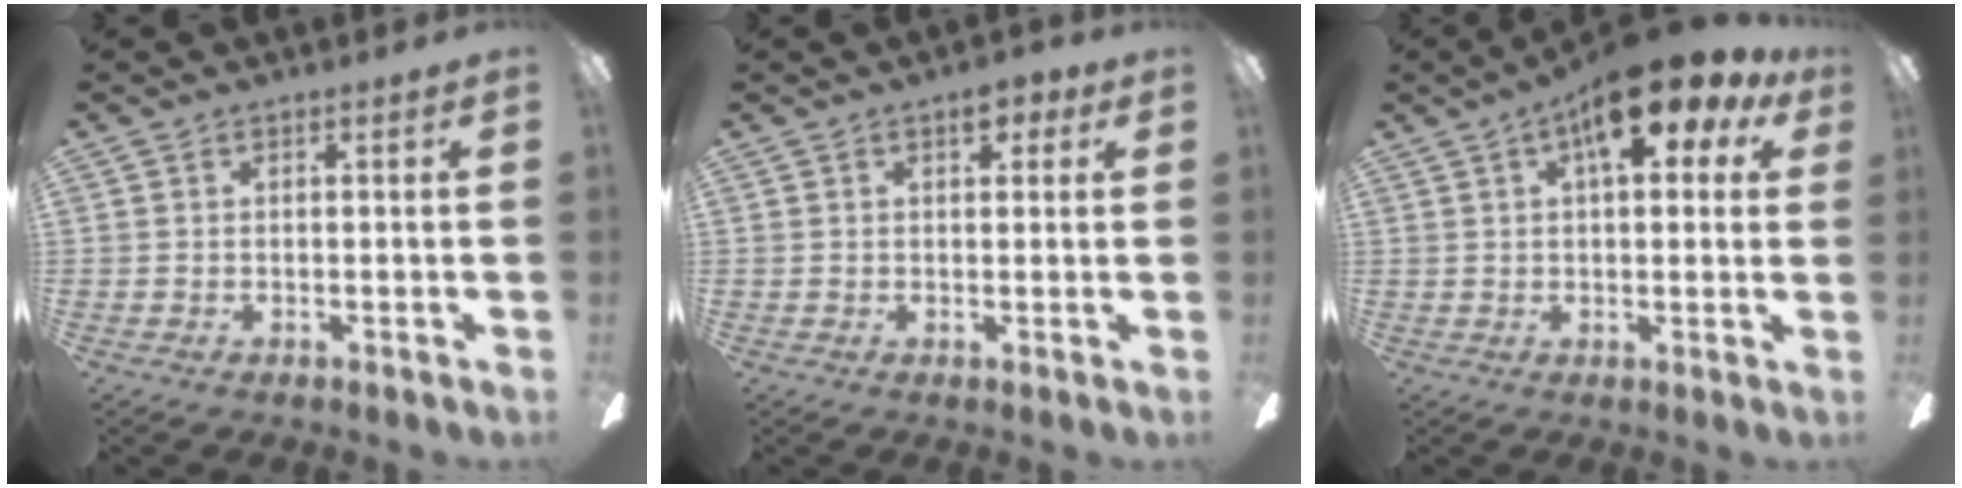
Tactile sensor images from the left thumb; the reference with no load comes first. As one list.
[{"total": 3.9, "force": [2.3, 2.0, 2.5], "torque": [-0.021, -0.007, 0.033]}, {"total": 14.7, "force": [7.5, 5.5, 11.4], "torque": [-0.163, -0.024, 0.118]}]